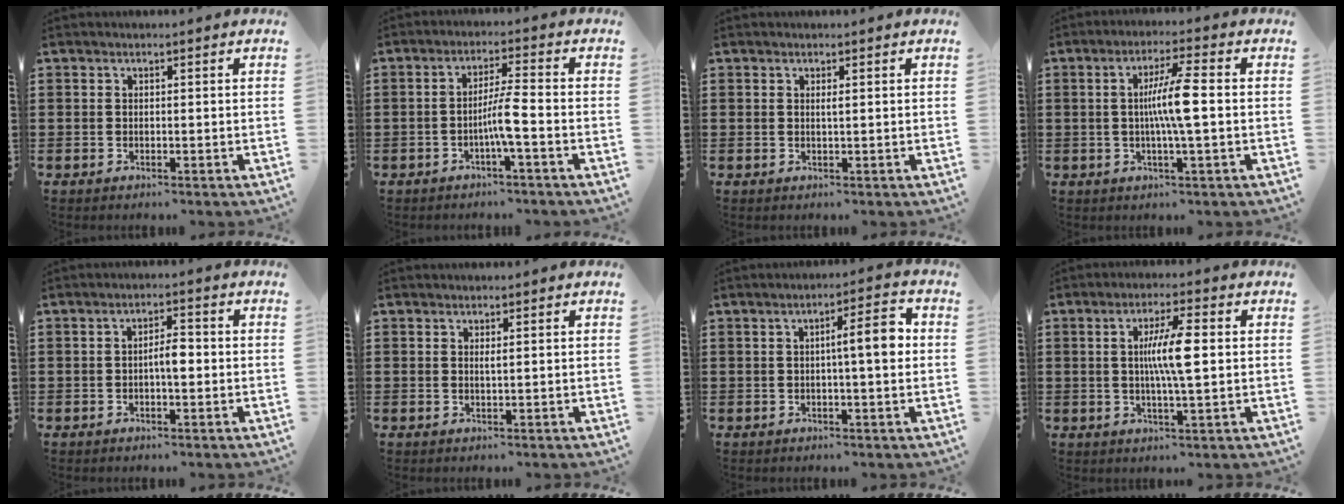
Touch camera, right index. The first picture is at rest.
{"total": 4.8, "force": [-1.7, -0.1, 4.4], "torque": [-0.088, -0.005, -0.037]}
{"total": 0.6, "force": [0.2, 0.1, 0.6], "torque": [-0.012, -0.001, 0.005]}
{"total": 7.1, "force": [-0.1, 0.3, 7.1], "torque": [-0.135, -0.003, -0.012]}
{"total": 3.4, "force": [-0.5, 1.1, 3.1], "torque": [-0.057, 0.007, -0.011]}
{"total": 0.6, "force": [0.3, 0.1, 0.5], "torque": [-0.011, -0.001, 0.006]}
{"total": 5.6, "force": [0.4, 0.9, 5.5], "torque": [-0.086, -0.003, -0.001]}
{"total": 7.4, "force": [0.6, 0.9, 7.3], "torque": [-0.141, -0.002, 0.003]}